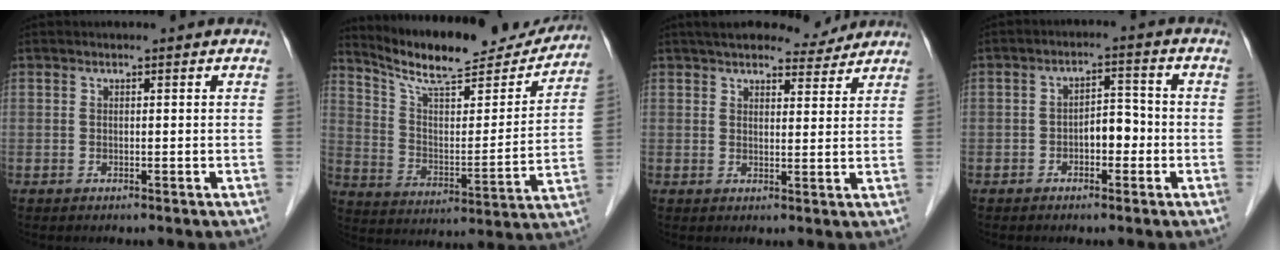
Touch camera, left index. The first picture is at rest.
{"total": 19.7, "force": [18.2, 3.3, 6.9], "torque": [-0.116, -0.022, 0.273]}
{"total": 8.8, "force": [7.9, 2.1, 3.1], "torque": [-0.037, 0.010, 0.104]}
{"total": 3.9, "force": [-1.3, 2.0, 3.1], "torque": [-0.048, 0.017, -0.023]}